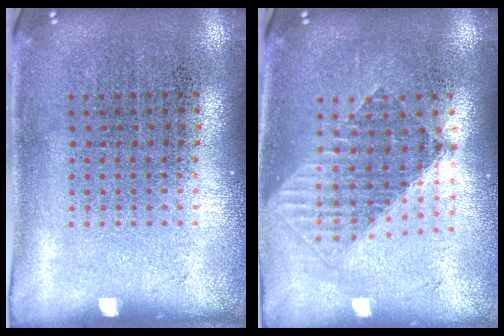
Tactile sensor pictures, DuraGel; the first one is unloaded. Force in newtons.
{"total": 1.5, "press": 1.3, "slide": 0.8}